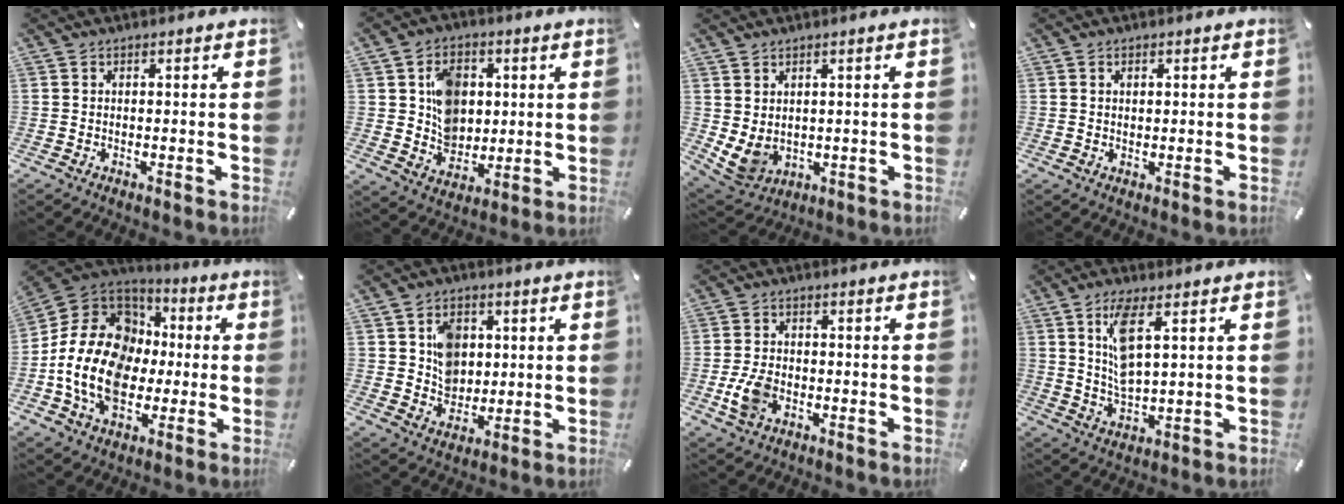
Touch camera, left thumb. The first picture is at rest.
{"total": 10.1, "force": [2.0, 8.7, 4.6], "torque": [-0.068, 0.007, 0.042]}
{"total": 5.4, "force": [1.2, 4.8, 2.1], "torque": [-0.065, -0.012, 0.023]}
{"total": 1.5, "force": [0.6, 1.0, 0.9], "torque": [-0.012, 0.001, 0.008]}
{"total": 19.7, "force": [-3.0, 15.7, 11.5], "torque": [-0.238, 0.013, -0.048]}
{"total": 8.4, "force": [2.0, 7.4, 3.5], "torque": [-0.048, 0.001, 0.037]}
{"total": 6.8, "force": [-1.9, 4.8, 4.4], "torque": [-0.104, 0.005, -0.036]}
{"total": 9.4, "force": [3.5, 3.6, 7.9], "torque": [-0.158, -0.002, 0.060]}